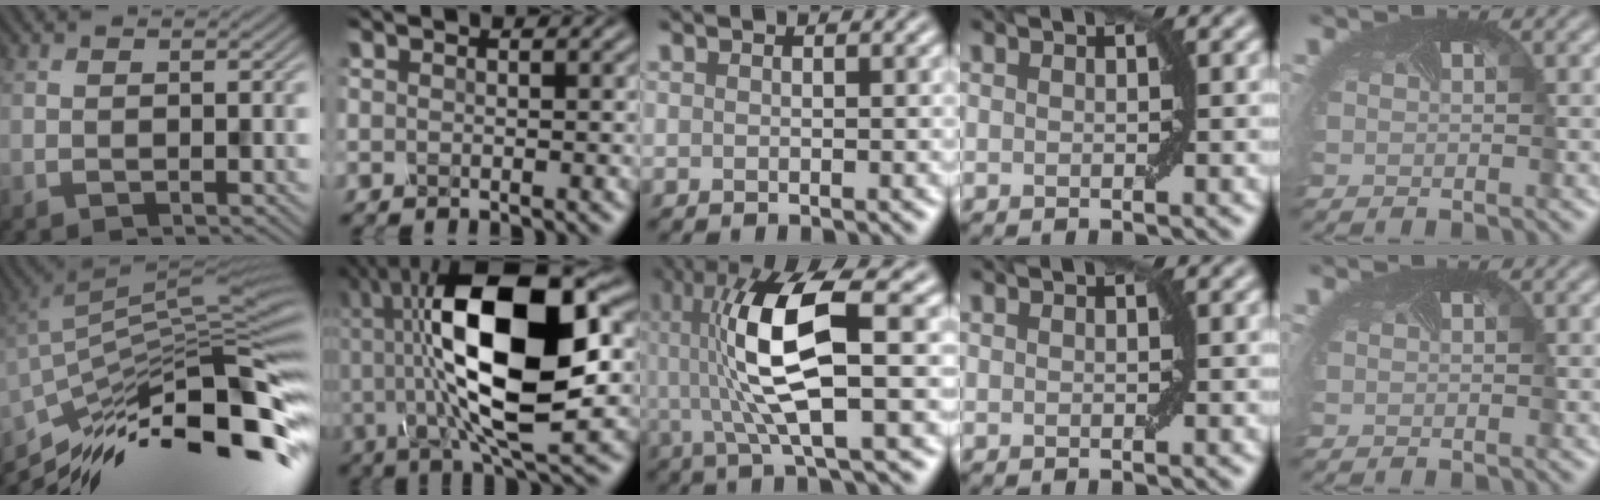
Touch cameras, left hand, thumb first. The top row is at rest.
{"thumb": {"total": 16.2, "force": [-8.9, 4.1, 12.9], "torque": [-0.247, 0.012, -0.161]}, "index": {"total": 15.6, "force": [1.8, 5.2, 14.6], "torque": [-0.252, 0.007, 0.026]}, "middle": {"total": 10.2, "force": [1.2, 2.5, 9.8], "torque": [-0.188, 0.006, 0.029]}}